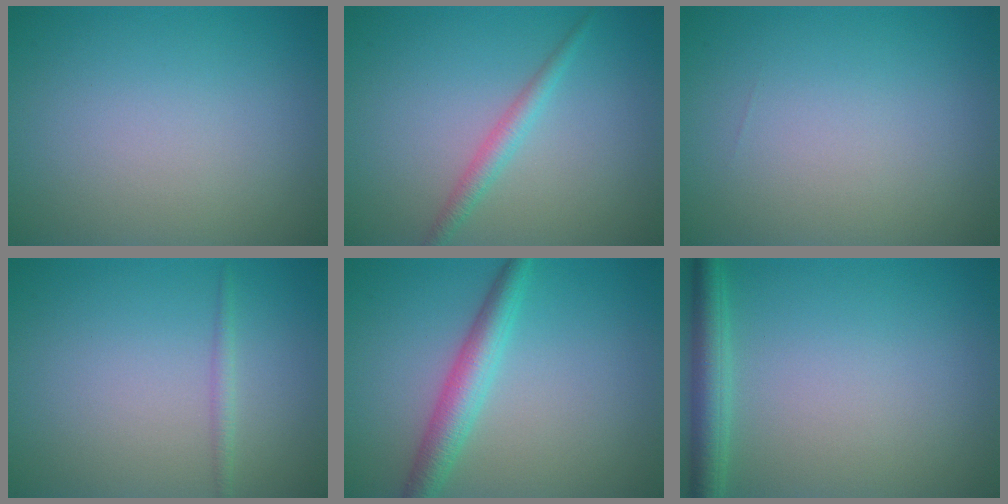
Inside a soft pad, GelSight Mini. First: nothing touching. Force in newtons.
{"total": 1.8, "press": 1.8, "slide": 0.0}
{"total": 0.0}
{"total": 1.0, "press": 1.0, "slide": 0.0}
{"total": 3.6, "press": 3.6, "slide": 0.1}
{"total": 3.0, "press": 3.0, "slide": 0.1}